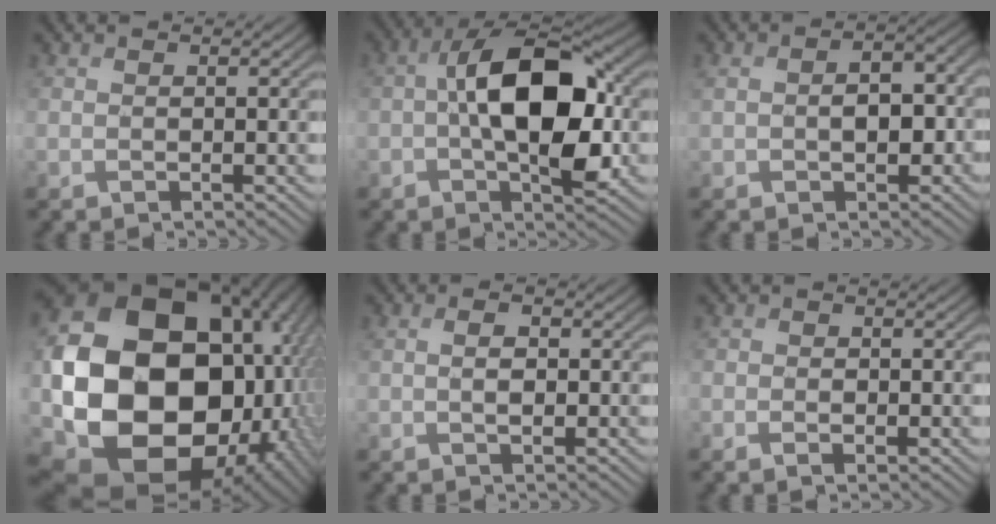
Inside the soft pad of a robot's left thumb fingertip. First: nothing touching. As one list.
[{"total": 12.7, "force": [-0.3, 6.6, 10.8], "torque": [-0.179, 0.007, -0.011]}, {"total": 5.2, "force": [-0.4, 3.3, 4.1], "torque": [-0.074, -0.007, 0.000]}, {"total": 24.5, "force": [-1.5, 19.8, 14.2], "torque": [-0.315, -0.079, 0.002]}, {"total": 2.6, "force": [0.2, 1.5, 2.1], "torque": [-0.026, -0.004, -0.004]}, {"total": 2.2, "force": [-0.6, 1.7, 1.3], "torque": [-0.015, -0.006, -0.013]}]